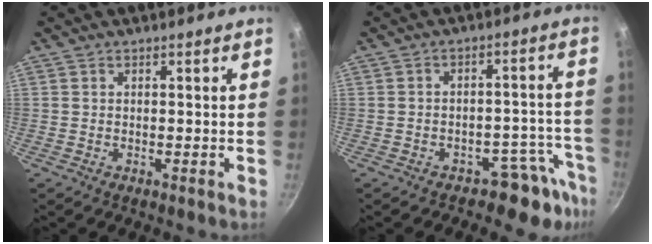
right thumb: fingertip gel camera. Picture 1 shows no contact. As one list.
[{"total": 8.0, "force": [-6.1, 4.5, 2.6], "torque": [0.041, 0.074, -0.074]}]